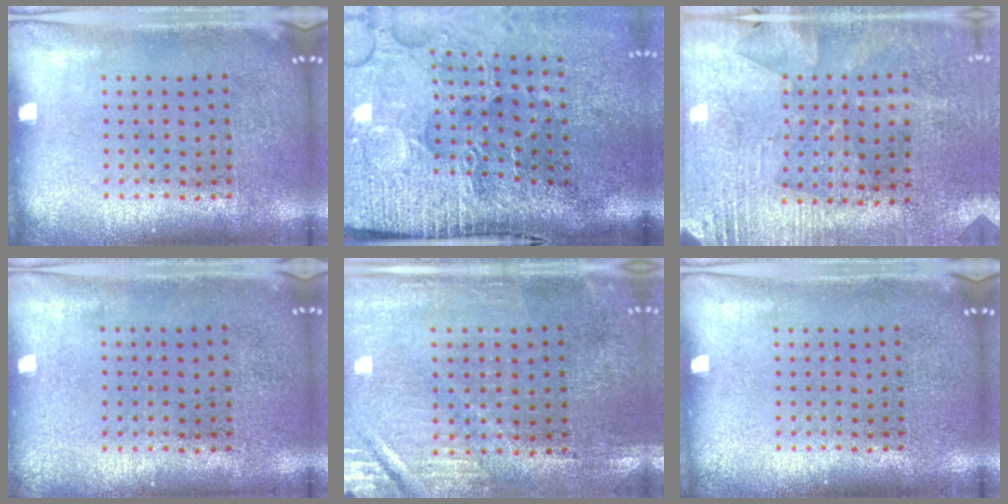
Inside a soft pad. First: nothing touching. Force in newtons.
{"total": 5.1, "press": 4.1, "slide": 3.0}
{"total": 2.9, "press": 2.8, "slide": 0.8}
{"total": 0.0}
{"total": 0.6, "press": 0.5, "slide": 0.3}
{"total": 0.0}